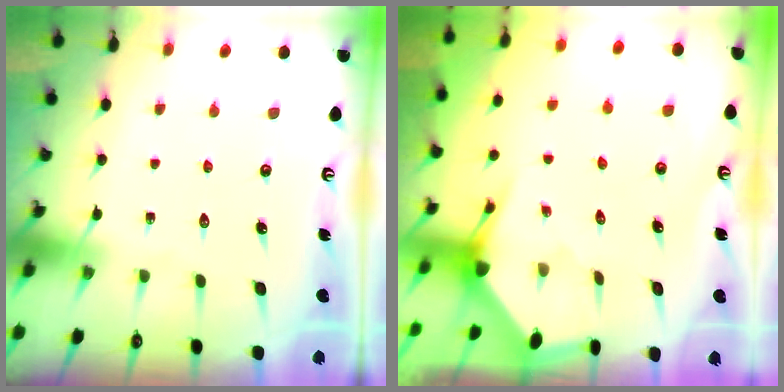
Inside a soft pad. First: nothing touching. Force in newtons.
{"total": 2.9, "press": 2.9, "slide": 0.3}